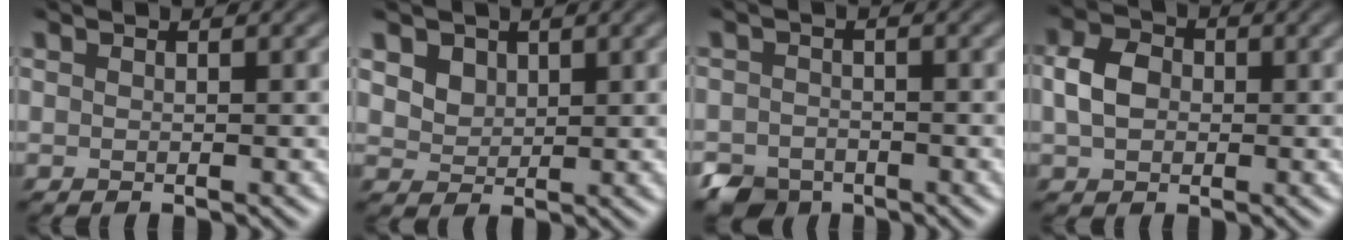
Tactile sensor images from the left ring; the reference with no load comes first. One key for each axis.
{"total": 2.7, "fx": 0.8, "fy": 2.2, "fz": 1.3, "tx": -0.042, "ty": -0.022, "tz": 0.021}
{"total": 2.6, "fx": -2.0, "fy": 1.7, "fz": 0.1, "tx": -0.004, "ty": -0.007, "tz": -0.040}
{"total": 3.2, "fx": -1.2, "fy": 2.5, "fz": 1.7, "tx": -0.041, "ty": -0.001, "tz": -0.033}